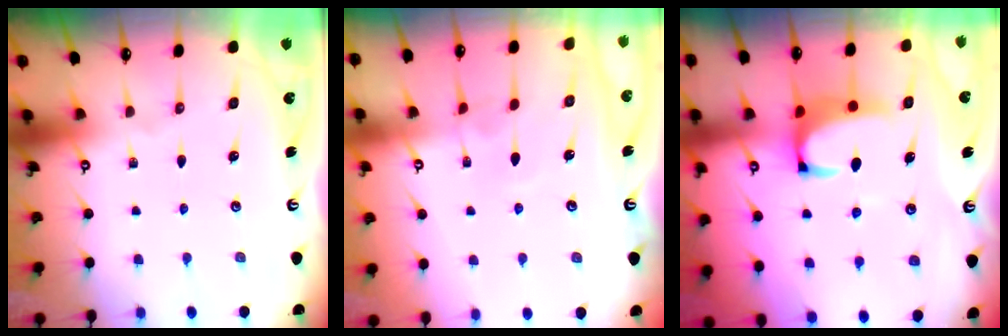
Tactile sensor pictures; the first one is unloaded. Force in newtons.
{"total": 3.0, "press": 3.0, "slide": 0.3}
{"total": 2.7, "press": 2.5, "slide": 1.1}